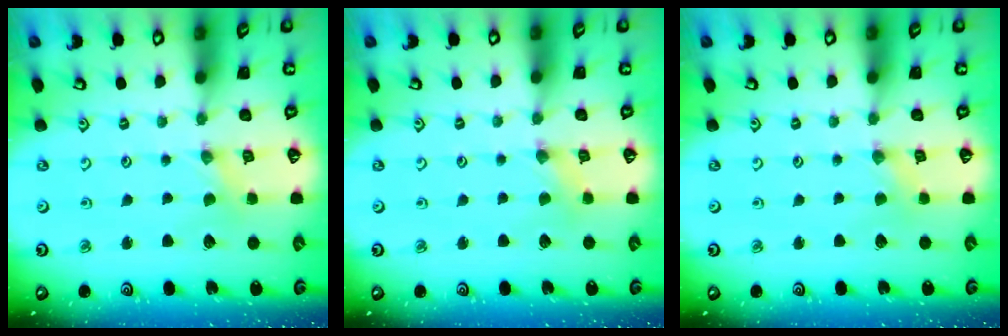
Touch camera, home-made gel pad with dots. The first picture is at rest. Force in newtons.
{"total": 0.8, "press": 0.8, "slide": 0.2}
{"total": 0.9, "press": 0.9, "slide": 0.3}